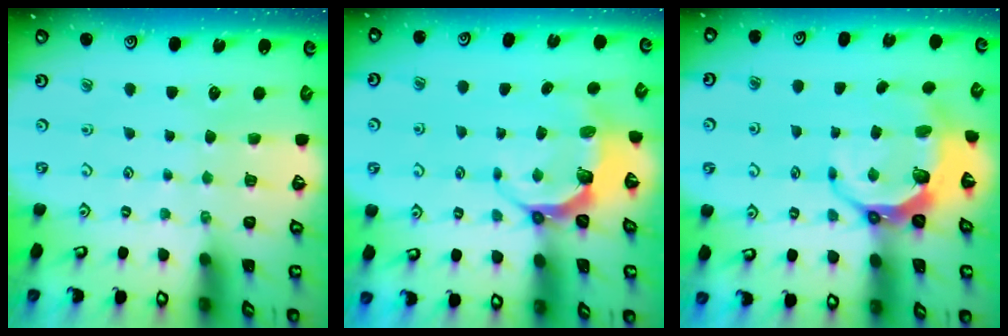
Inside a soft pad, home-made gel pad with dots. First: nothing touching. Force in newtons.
{"total": 6.8, "press": 5.6, "slide": 3.9}
{"total": 7.6, "press": 6.2, "slide": 4.3}